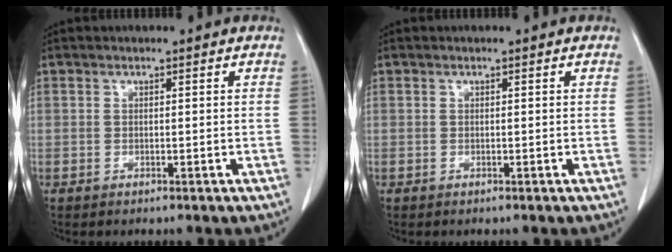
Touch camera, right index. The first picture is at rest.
{"total": 0.0}